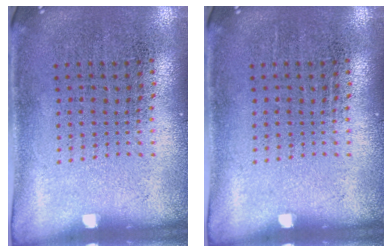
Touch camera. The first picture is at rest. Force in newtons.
{"total": 0.0}